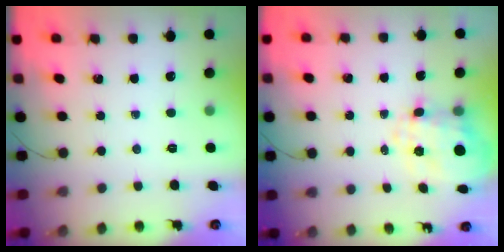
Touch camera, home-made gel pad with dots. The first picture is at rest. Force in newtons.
{"total": 7.6, "press": 7.4, "slide": 1.6}